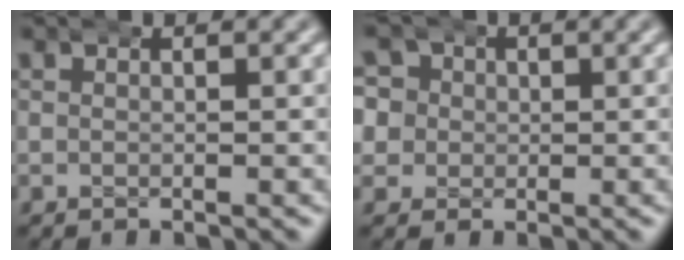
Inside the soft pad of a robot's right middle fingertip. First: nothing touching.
{"total": 6.4, "force": [1.0, 5.8, 2.5], "torque": [-0.068, -0.006, 0.011]}